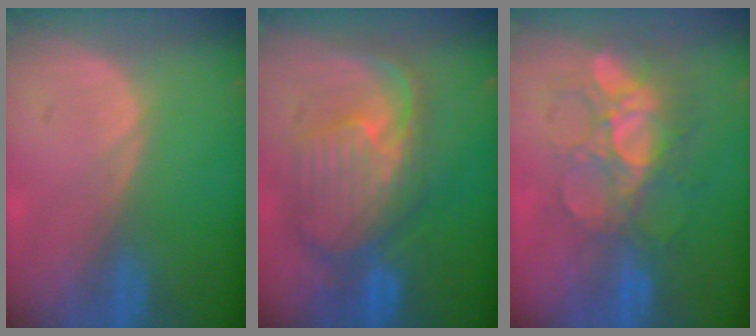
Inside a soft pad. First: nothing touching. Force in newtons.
{"total": 10.6, "press": 9.5, "slide": 4.7}
{"total": 9.6, "press": 8.5, "slide": 4.4}